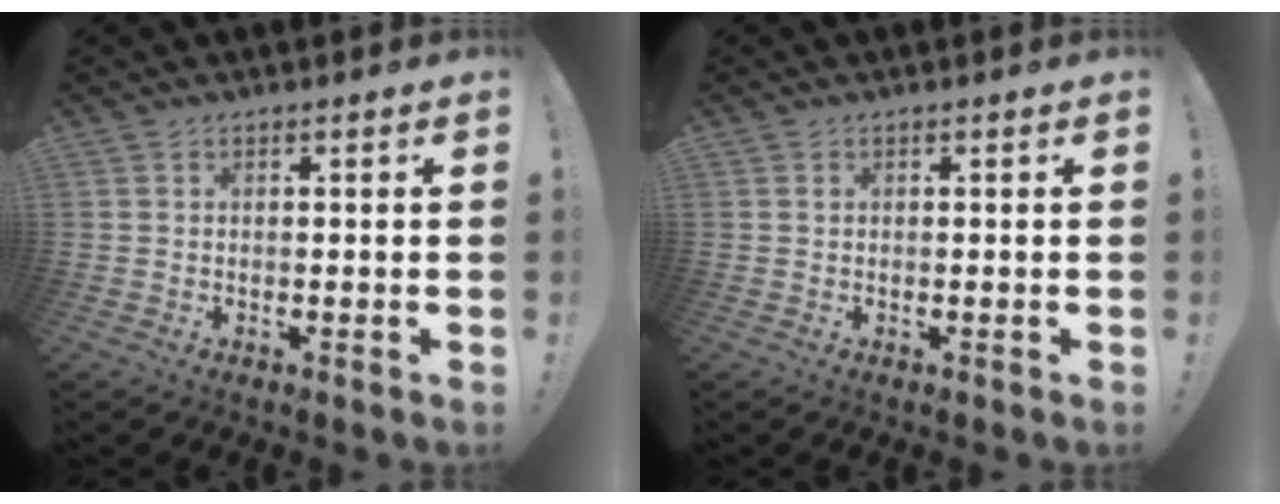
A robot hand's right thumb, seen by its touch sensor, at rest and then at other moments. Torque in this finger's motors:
{"motor_torque": [0.05, 0.13, -0.03, 0.12, 0.00]}